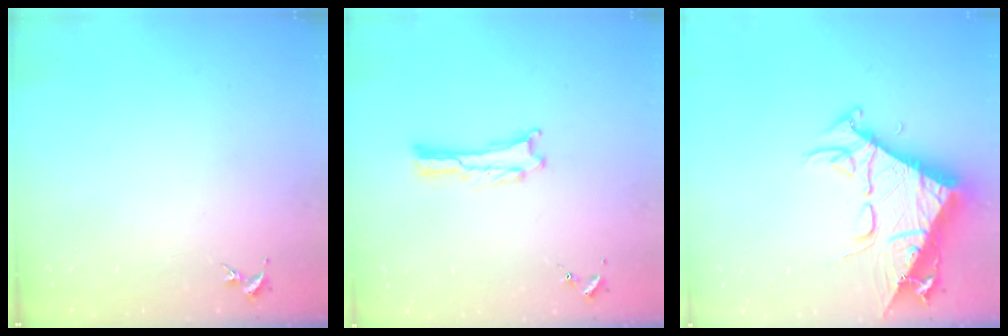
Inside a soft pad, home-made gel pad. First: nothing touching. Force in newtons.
{"total": 0.0}
{"total": 10.1, "press": 10.1, "slide": 0.9}